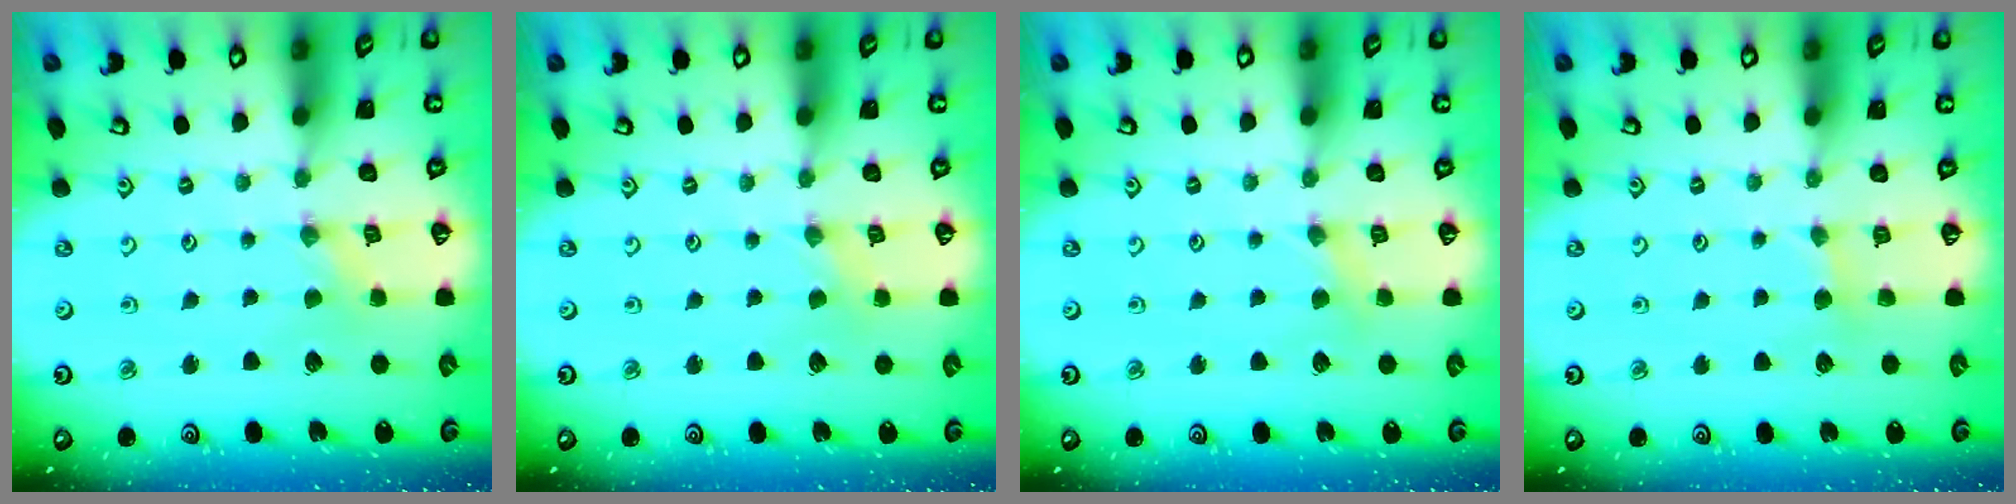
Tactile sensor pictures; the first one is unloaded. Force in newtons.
{"total": 0.0}
{"total": 2.4, "press": 2.4, "slide": 0.4}
{"total": 3.2, "press": 3.2, "slide": 0.4}